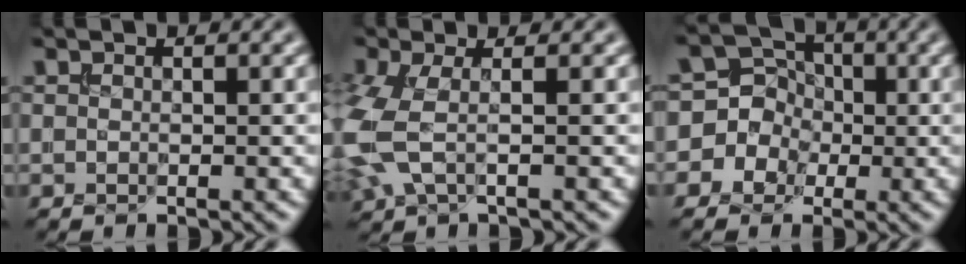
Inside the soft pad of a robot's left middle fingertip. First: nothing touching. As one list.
[{"total": 4.8, "force": [-0.5, 2.3, 4.2], "torque": [-0.125, -0.003, -0.016]}, {"total": 6.3, "force": [-0.6, 6.1, 1.5], "torque": [-0.016, 0.039, -0.052]}]